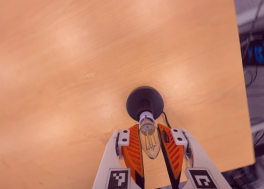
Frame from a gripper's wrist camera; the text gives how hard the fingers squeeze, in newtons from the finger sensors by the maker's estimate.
{"total": 11.0, "left": 9.9, "right": 12.2}